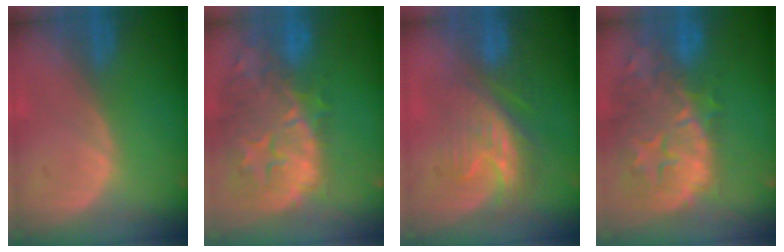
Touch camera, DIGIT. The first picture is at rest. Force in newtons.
{"total": 15.0, "press": 11.9, "slide": 9.0}
{"total": 8.2, "press": 7.3, "slide": 3.6}
{"total": 15.0, "press": 11.9, "slide": 9.0}